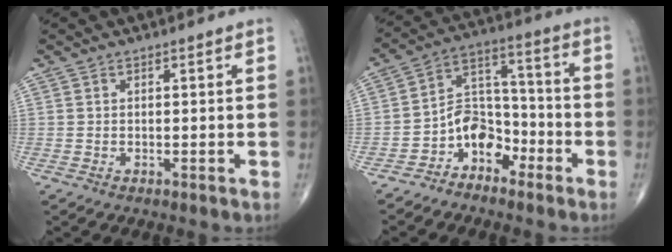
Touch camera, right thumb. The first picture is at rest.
{"total": 8.4, "force": [-5.2, 5.9, 3.2], "torque": [-0.019, 0.079, -0.104]}